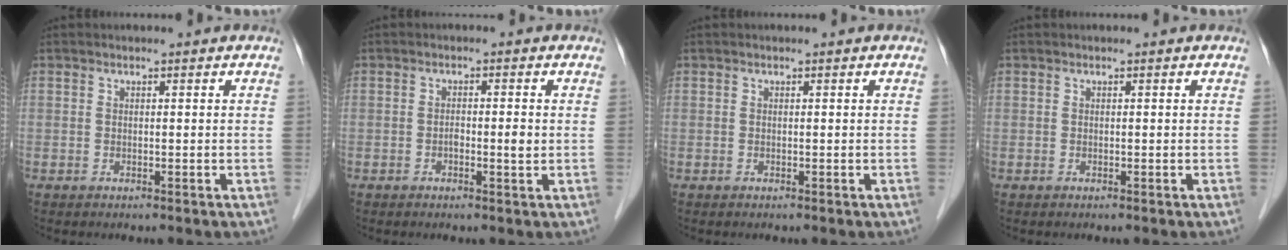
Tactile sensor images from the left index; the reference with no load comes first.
{"total": 2.0, "force": [-0.3, 0.5, 1.9], "torque": [-0.032, 0.002, -0.006]}
{"total": 0.0}
{"total": 0.0}